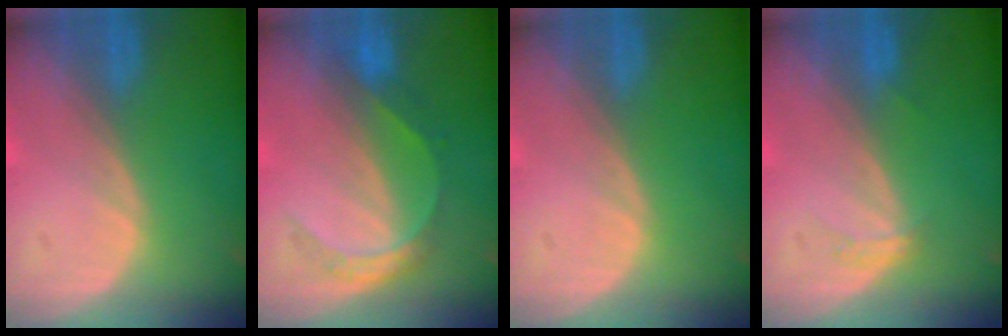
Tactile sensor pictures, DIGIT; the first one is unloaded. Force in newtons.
{"total": 4.7, "press": 4.7, "slide": 0.7}
{"total": 0.0}
{"total": 1.5, "press": 1.4, "slide": 0.3}